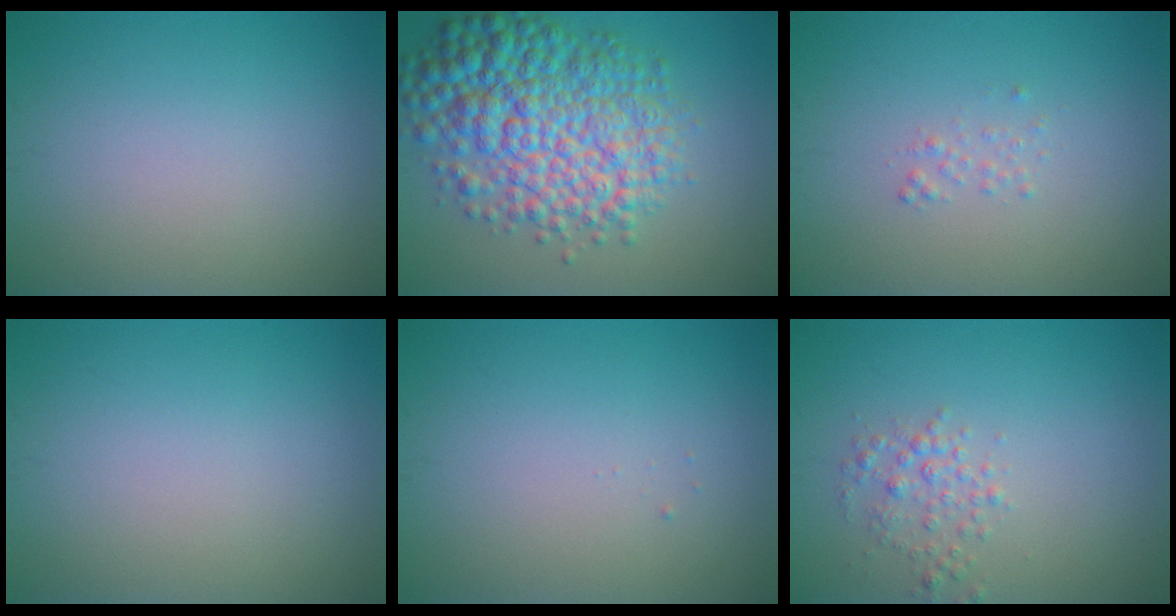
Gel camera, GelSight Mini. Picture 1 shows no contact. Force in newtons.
{"total": 9.8, "press": 9.8, "slide": 0.2}
{"total": 0.7, "press": 0.7, "slide": 0.1}
{"total": 0.0}
{"total": 0.0}
{"total": 1.9, "press": 1.9, "slide": 0.0}